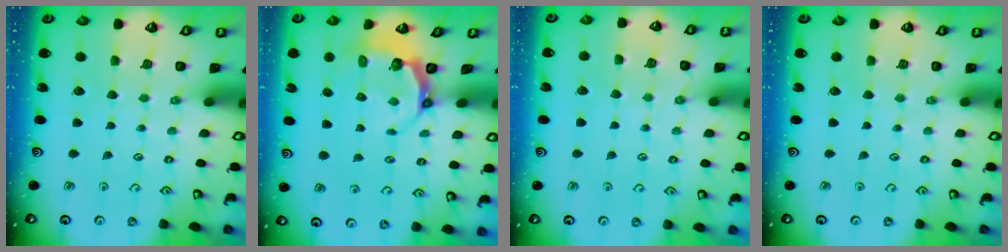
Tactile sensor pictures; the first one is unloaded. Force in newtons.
{"total": 5.0, "press": 4.1, "slide": 2.9}
{"total": 2.5, "press": 2.4, "slide": 0.4}
{"total": 0.0}